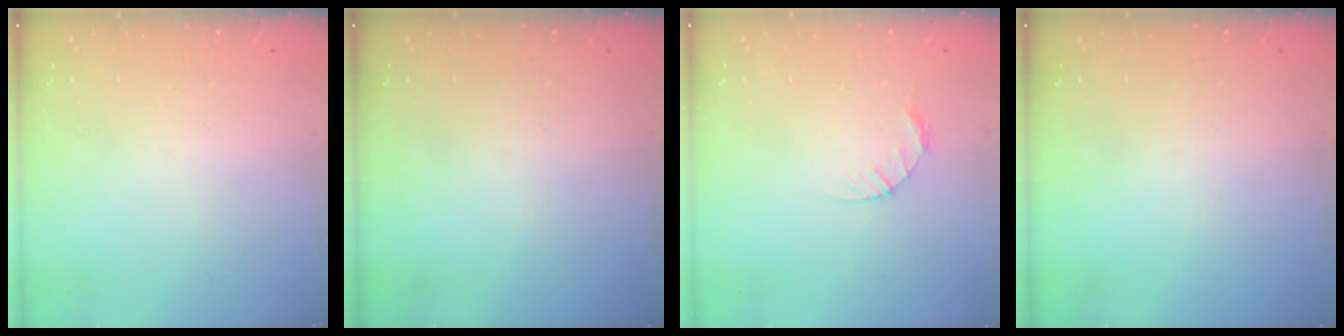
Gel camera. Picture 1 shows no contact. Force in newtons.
{"total": 0.0}
{"total": 3.4, "press": 3.4, "slide": 0.4}
{"total": 0.0}